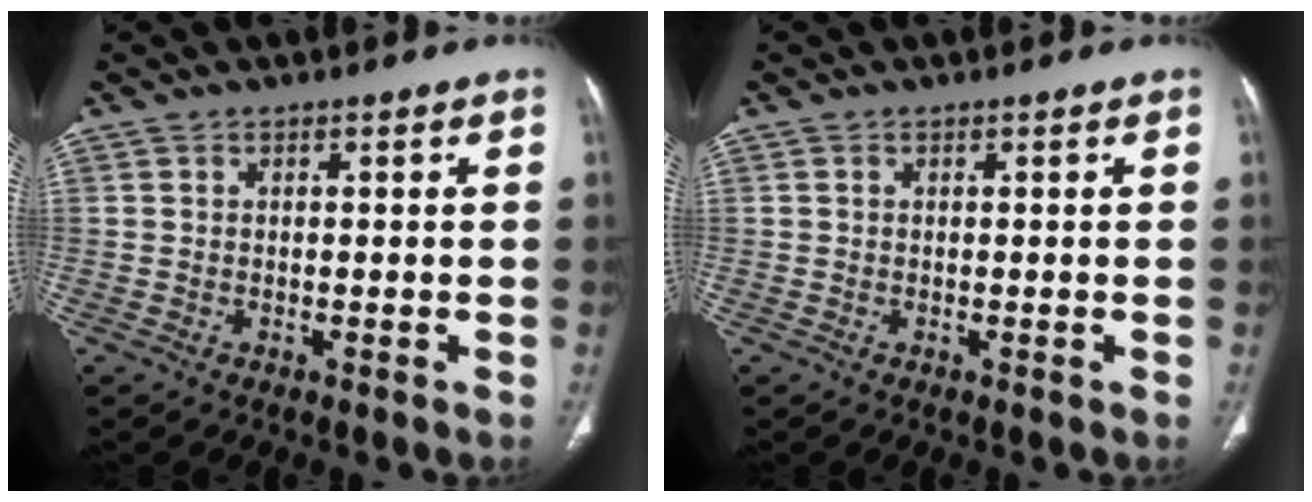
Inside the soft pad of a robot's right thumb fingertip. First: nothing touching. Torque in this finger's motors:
{"motor_torque": [0.43, 0.30, -0.20, 0.04, 0.01]}